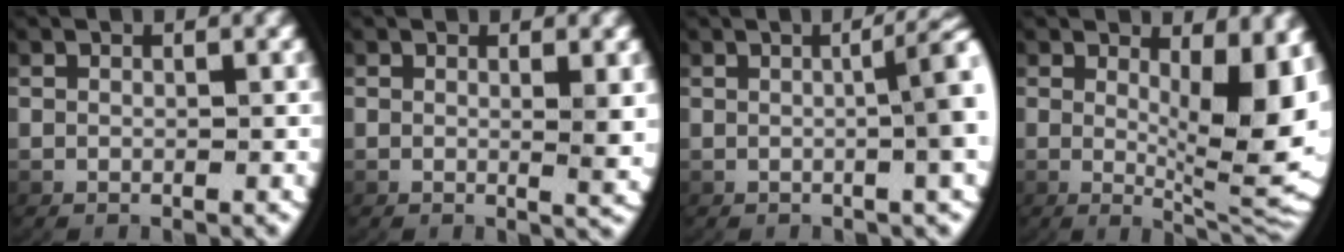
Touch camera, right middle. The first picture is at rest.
{"total": 1.6, "force": [0.3, -0.1, 1.6], "torque": [-0.025, -0.013, 0.008]}
{"total": 5.5, "force": [0.6, 1.6, 5.3], "torque": [-0.053, 0.017, 0.005]}
{"total": 9.2, "force": [1.6, 2.9, 8.6], "torque": [-0.105, -0.023, 0.039]}